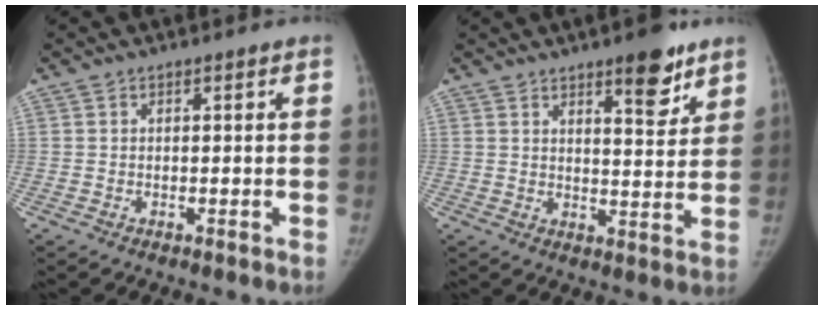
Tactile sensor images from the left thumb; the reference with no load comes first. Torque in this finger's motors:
{"motor_torque": [0.62, -0.36, 0.83, -0.50, 0.11]}